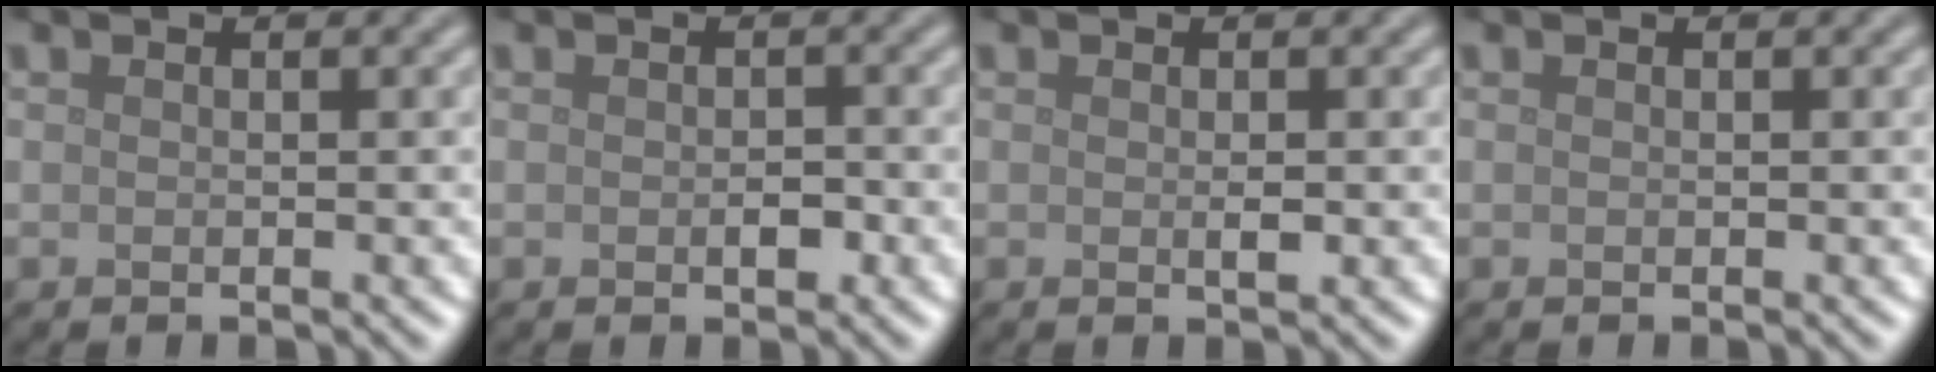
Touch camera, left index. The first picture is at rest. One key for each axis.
{"total": 1.3, "fx": -0.3, "fy": 0.7, "fz": 1.1, "tx": -0.016, "ty": -0.001, "tz": -0.003}
{"total": 0.9, "fx": -0.1, "fy": 0.3, "fz": 0.8, "tx": -0.016, "ty": -0.003, "tz": 0.000}
{"total": 0.0}